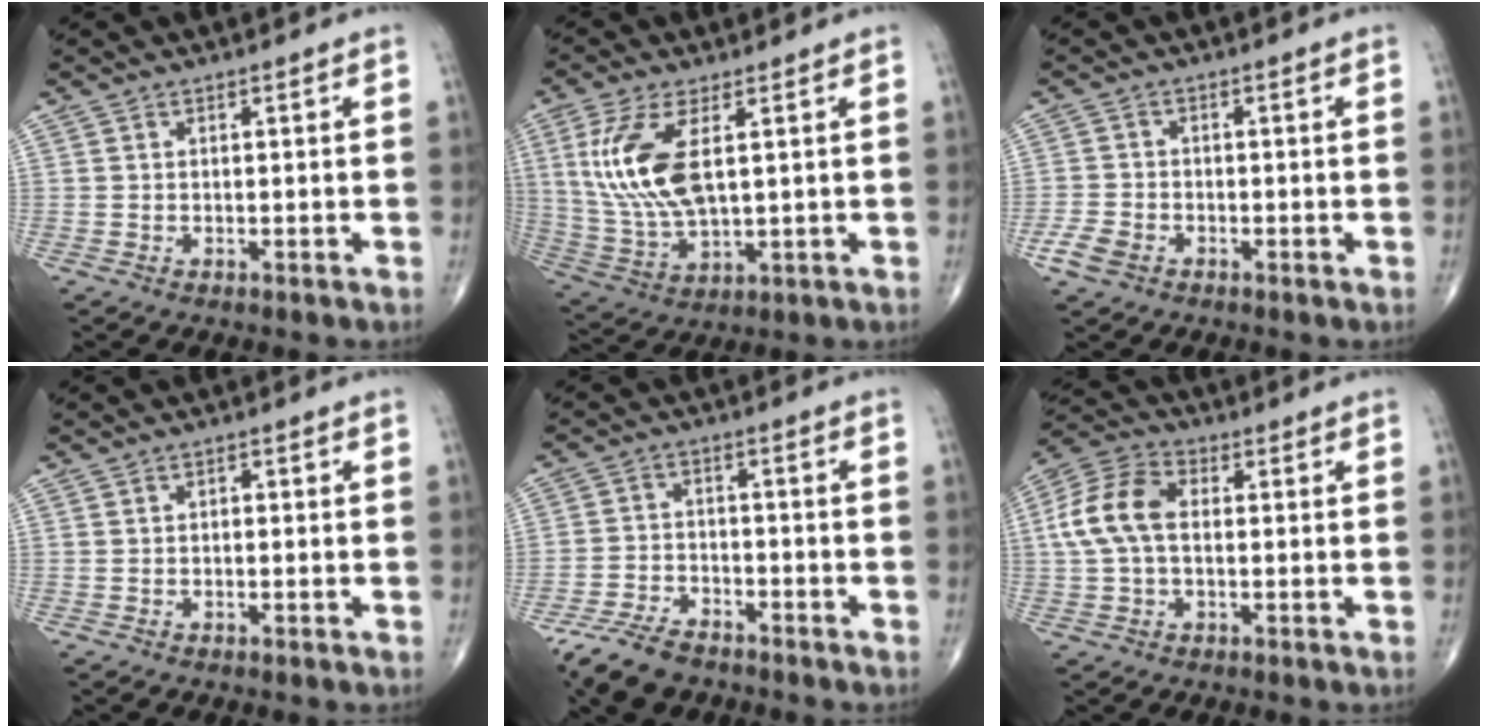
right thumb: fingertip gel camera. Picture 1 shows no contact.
{"total": 13.7, "force": [3.2, 5.8, 12.0], "torque": [-0.267, -0.013, 0.075]}
{"total": 4.0, "force": [-2.2, 2.6, 2.0], "torque": [-0.044, 0.006, -0.041]}
{"total": 0.7, "force": [0.0, 0.4, 0.6], "torque": [-0.007, 0.002, -0.003]}
{"total": 8.9, "force": [-6.8, 4.1, 4.0], "torque": [-0.077, 0.019, -0.128]}
{"total": 10.5, "force": [0.6, 6.5, 8.3], "torque": [-0.179, 0.029, 0.005]}